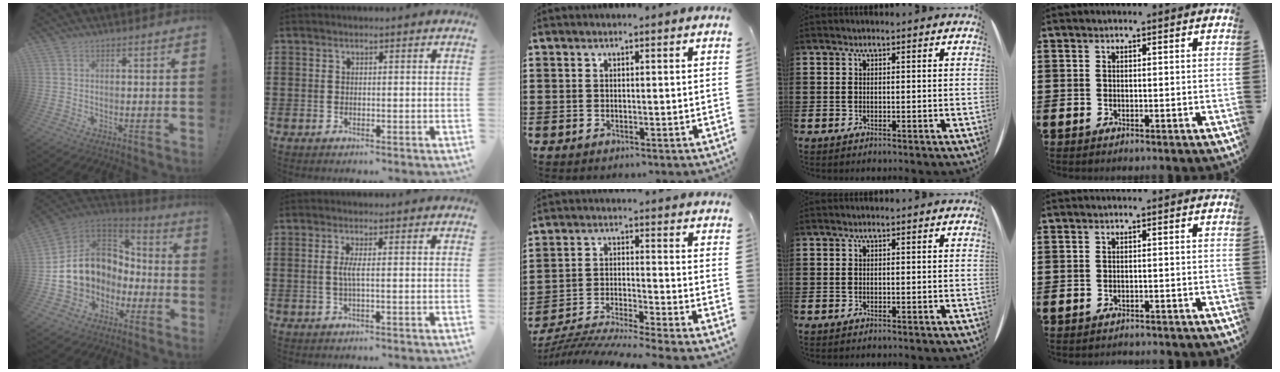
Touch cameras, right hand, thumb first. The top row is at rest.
{"thumb": {"total": 15.5, "force": [0.4, 13.5, 7.6], "torque": [-0.112, 0.002, 0.036]}, "index": {"total": 2.4, "force": [-0.1, -0.2, 2.4], "torque": [-0.054, -0.012, -0.005]}, "middle": {"total": 6.2, "force": [-5.9, -0.5, 1.6], "torque": [-0.035, -0.016, -0.120]}, "little": {"total": 0.8, "force": [-0.8, 0.0, 0.0], "torque": [-0.001, -0.001, -0.016]}}